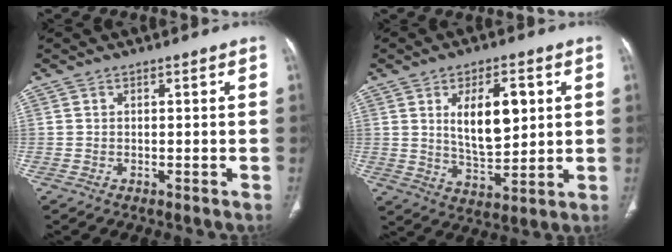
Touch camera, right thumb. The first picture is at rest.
{"total": 12.1, "force": [3.2, 5.7, 10.2], "torque": [-0.147, -0.017, 0.062]}